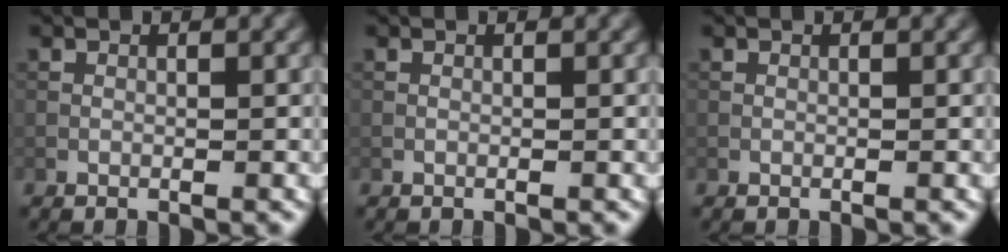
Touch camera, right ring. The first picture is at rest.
{"total": 0.0}
{"total": 0.0}